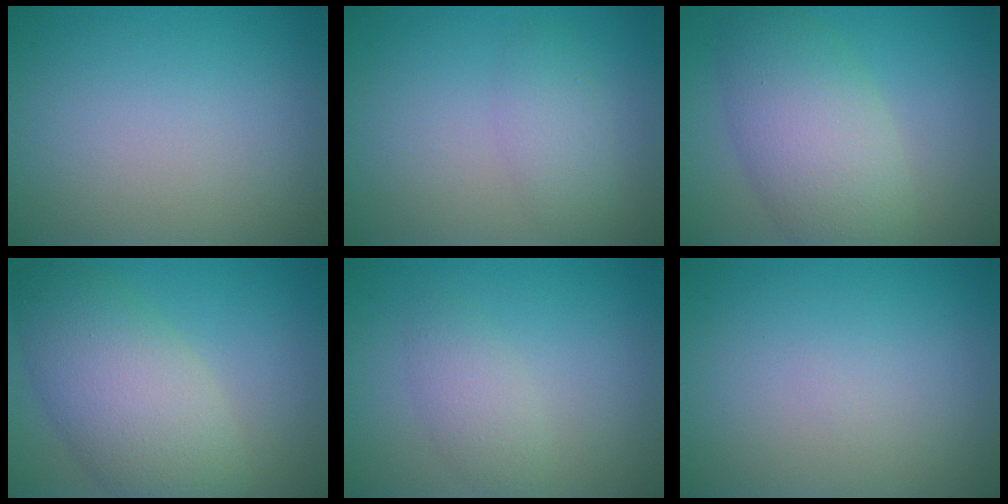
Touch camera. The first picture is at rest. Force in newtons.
{"total": 2.2, "press": 2.2, "slide": 0.1}
{"total": 7.0, "press": 7.0, "slide": 0.5}
{"total": 7.9, "press": 7.8, "slide": 0.2}
{"total": 2.1, "press": 2.1, "slide": 0.2}
{"total": 0.0}